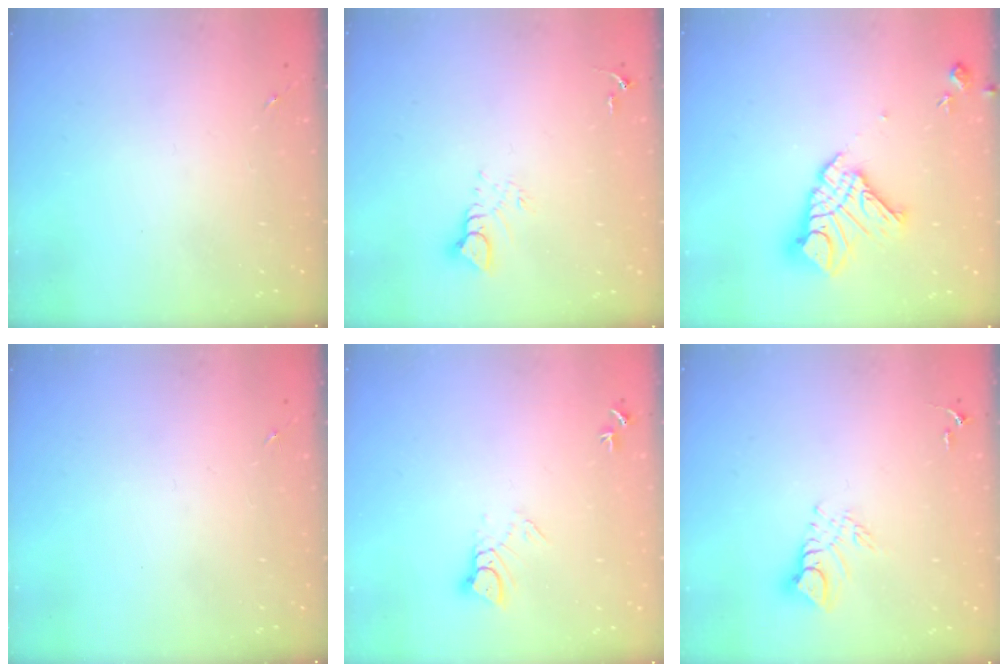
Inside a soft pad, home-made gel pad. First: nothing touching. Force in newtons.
{"total": 5.3, "press": 5.3, "slide": 0.3}
{"total": 15.2, "press": 15.1, "slide": 1.6}
{"total": 0.0}
{"total": 4.3, "press": 4.3, "slide": 0.2}
{"total": 8.6, "press": 8.6, "slide": 0.8}